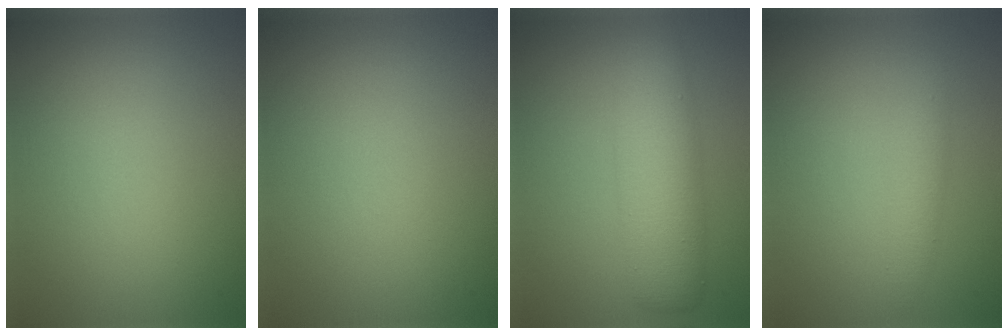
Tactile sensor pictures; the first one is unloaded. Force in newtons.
{"total": 0.0}
{"total": 6.1, "press": 6.1, "slide": 0.1}
{"total": 1.4, "press": 1.4, "slide": 0.0}